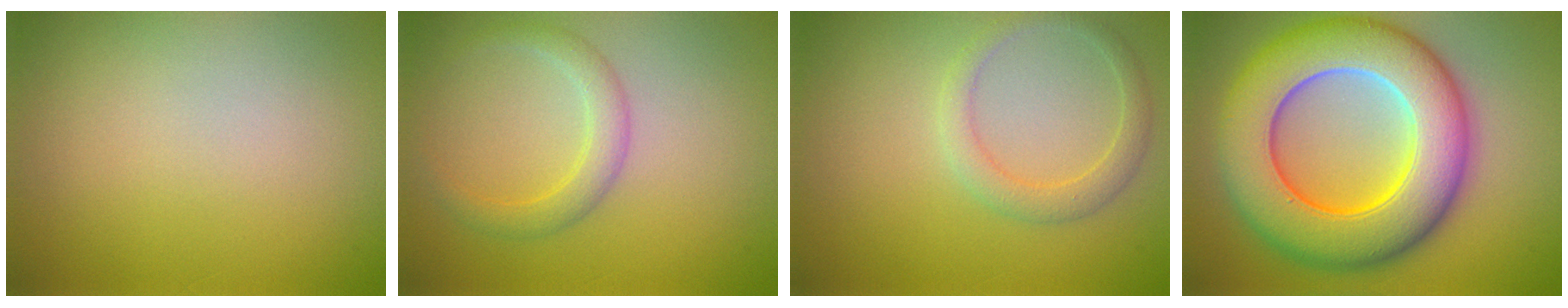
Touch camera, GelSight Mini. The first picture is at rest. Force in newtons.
{"total": 2.4, "press": 2.4, "slide": 0.1}
{"total": 2.2, "press": 2.2, "slide": 0.1}
{"total": 12.9, "press": 12.9, "slide": 0.4}